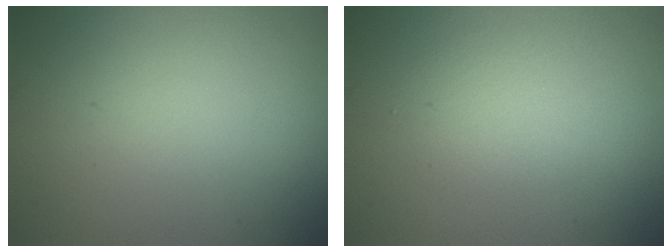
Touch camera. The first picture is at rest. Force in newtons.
{"total": 2.0, "press": 2.0, "slide": 0.2}